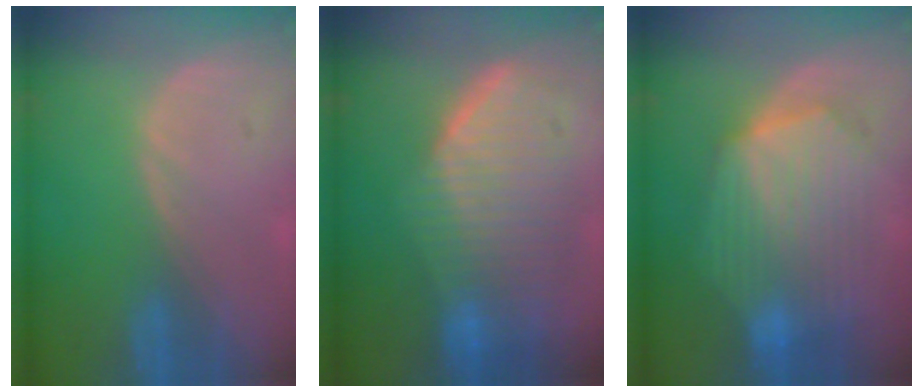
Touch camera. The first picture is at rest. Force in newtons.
{"total": 10.0, "press": 9.0, "slide": 4.3}
{"total": 10.3, "press": 10.3, "slide": 0.9}